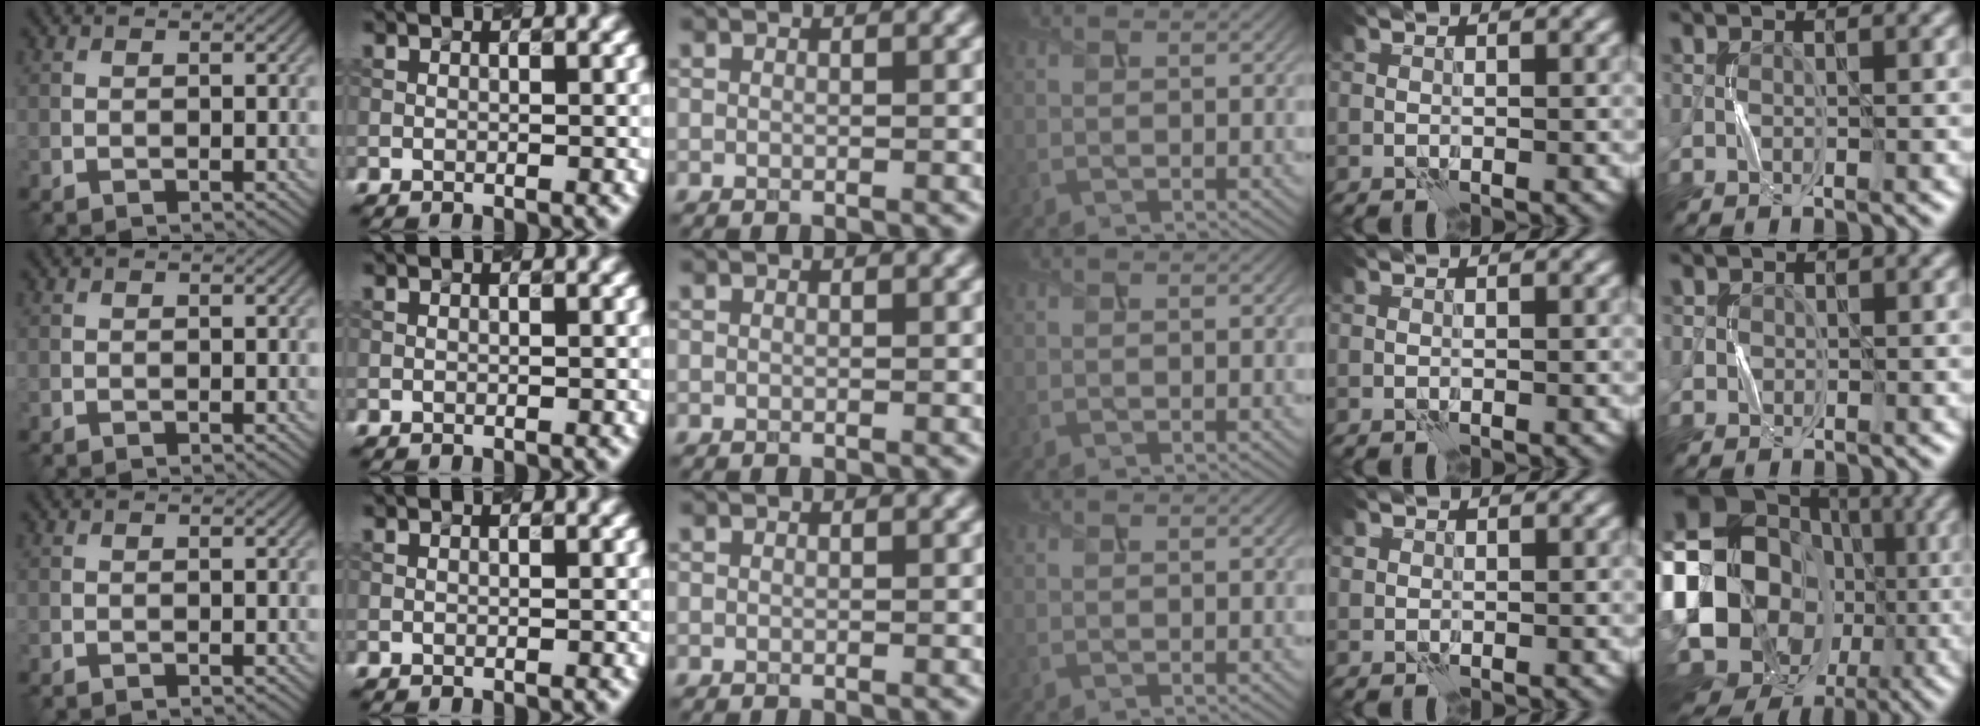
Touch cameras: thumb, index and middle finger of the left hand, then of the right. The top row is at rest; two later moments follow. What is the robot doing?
{"motion": "press", "object": "button"}